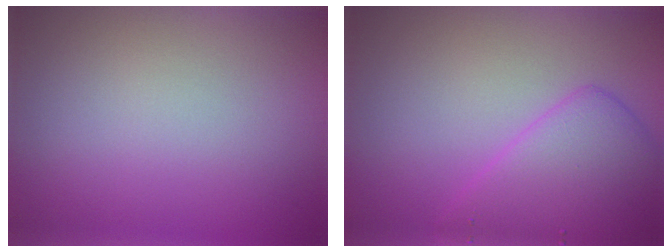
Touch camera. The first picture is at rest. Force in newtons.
{"total": 5.1, "press": 5.1, "slide": 0.2}